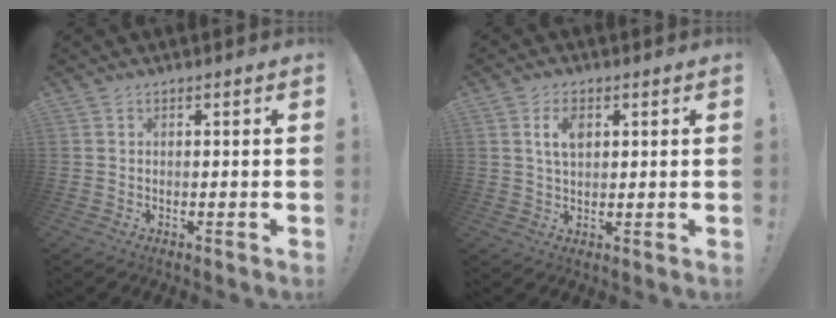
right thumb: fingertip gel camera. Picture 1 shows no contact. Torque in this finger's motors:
{"motor_torque": [0.11, 0.16, 0.46, -0.46, 0.22]}